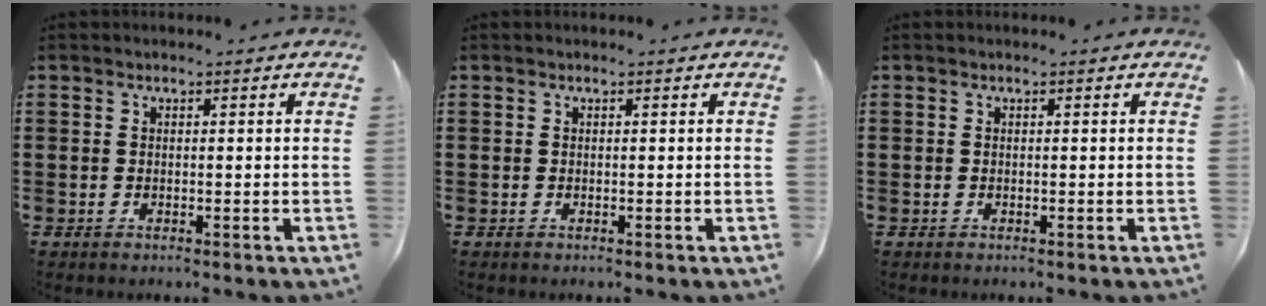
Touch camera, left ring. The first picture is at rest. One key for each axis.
{"total": 0.0}
{"total": 0.0}